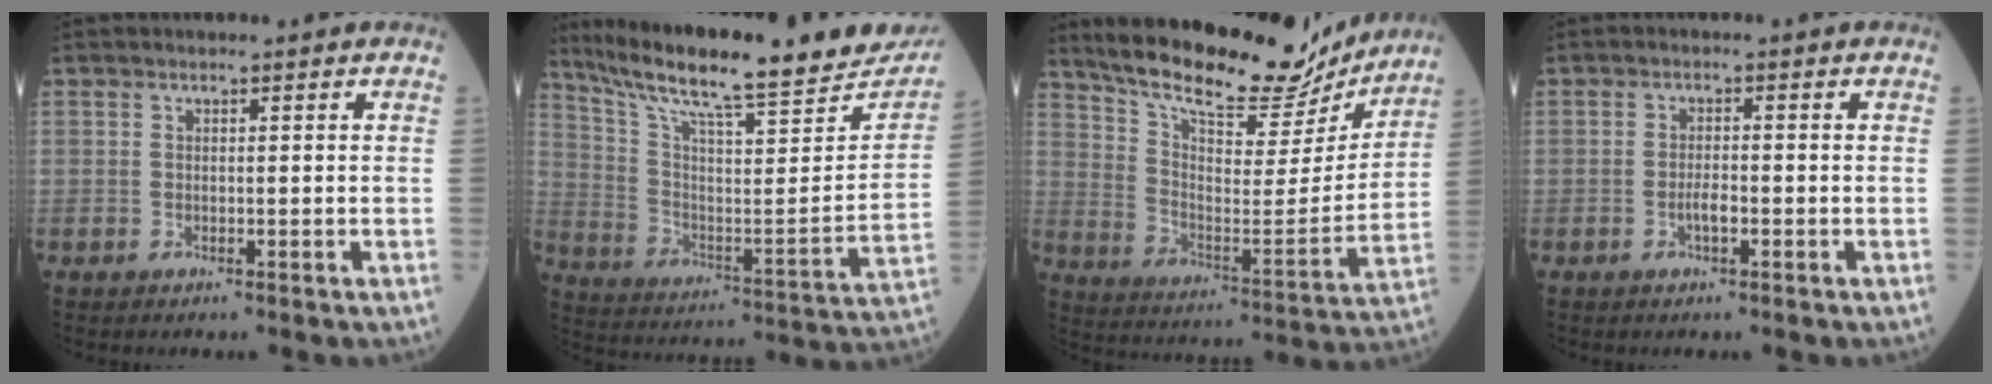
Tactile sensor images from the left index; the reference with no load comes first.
{"total": 27.0, "force": [23.2, 4.0, 13.4], "torque": [-0.228, -0.037, 0.332]}
{"total": 22.0, "force": [19.2, 5.4, 9.2], "torque": [-0.156, -0.012, 0.287]}
{"total": 1.9, "force": [-0.7, 0.5, 1.7], "torque": [-0.031, 0.002, -0.013]}